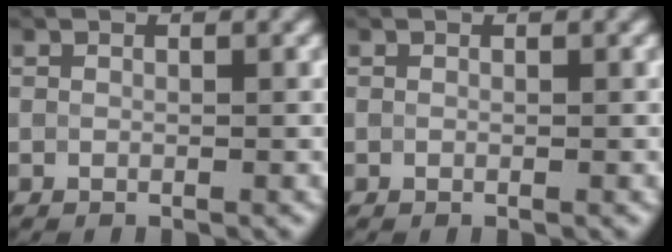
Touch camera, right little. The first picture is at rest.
{"total": 0.0}